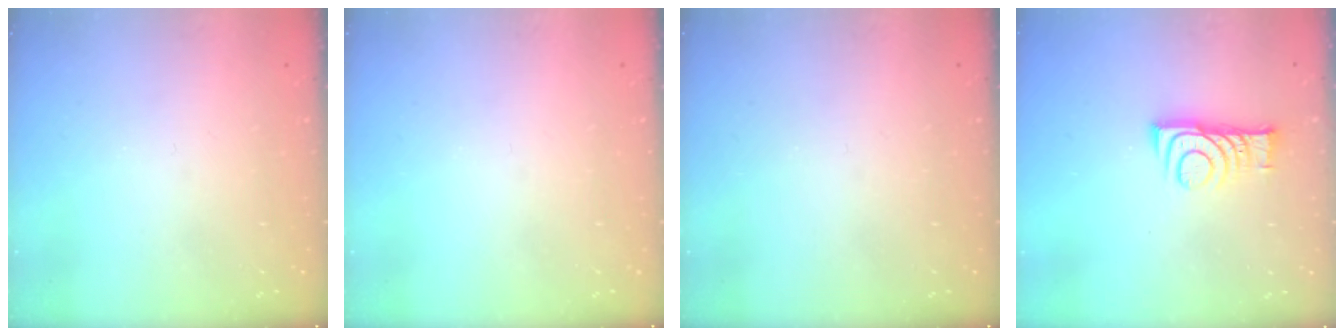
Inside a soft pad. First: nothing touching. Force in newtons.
{"total": 0.0}
{"total": 0.0}
{"total": 9.1, "press": 9.1, "slide": 0.1}